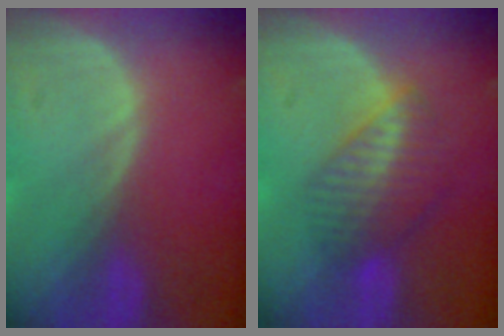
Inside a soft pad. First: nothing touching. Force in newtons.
{"total": 7.0, "press": 6.1, "slide": 3.5}